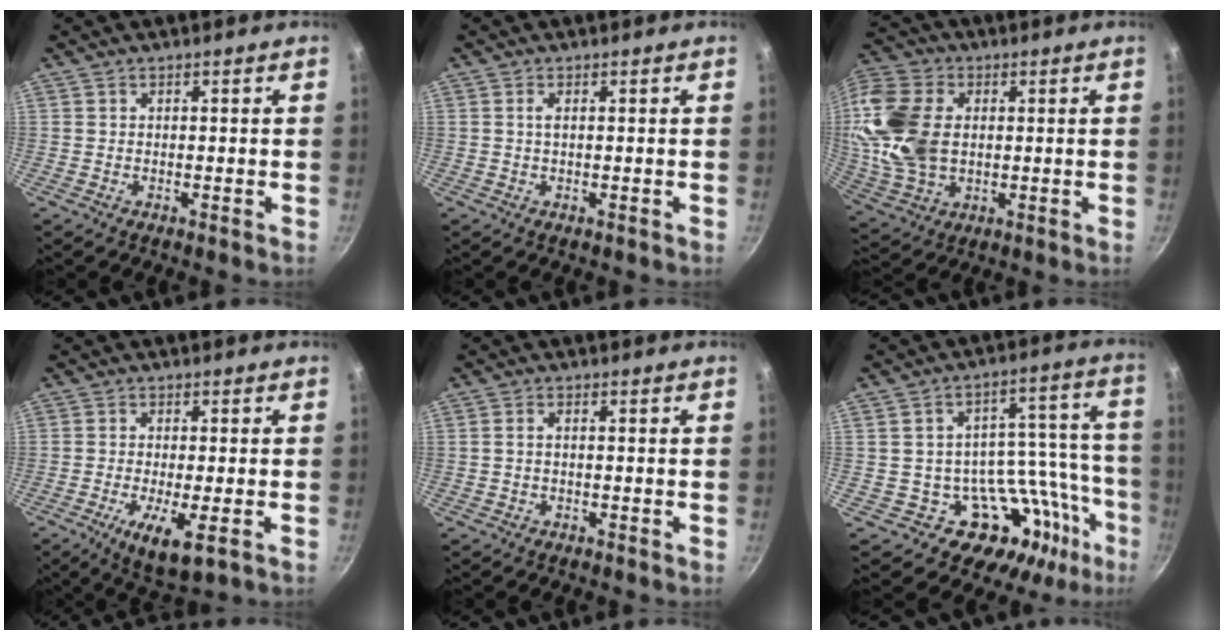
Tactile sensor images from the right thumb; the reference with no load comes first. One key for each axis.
{"total": 1.2, "fx": 0.1, "fy": 0.2, "fz": 1.2, "tx": -0.027, "ty": 0.002, "tz": -0.001}
{"total": 17.3, "fx": 1.6, "fy": 12.0, "fz": 12.3, "tx": -0.238, "ty": 0.002, "tz": 0.032}
{"total": 8.1, "fx": -2.8, "fy": 2.0, "fz": 7.4, "tx": -0.138, "ty": -0.008, "tz": -0.044}
{"total": 1.3, "fx": -0.4, "fy": 0.5, "fz": 1.1, "tx": -0.033, "ty": 0.012, "tz": -0.007}
{"total": 17.2, "fx": -9.5, "fy": 12.3, "fz": 7.4, "tx": 0.002, "ty": 0.089, "tz": -0.138}